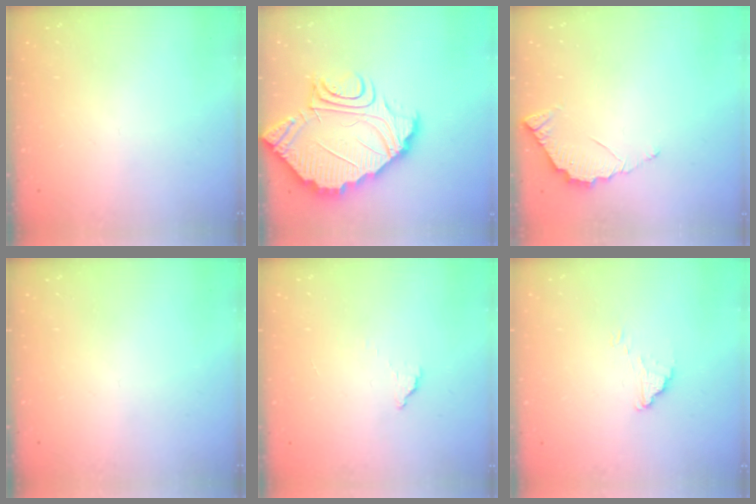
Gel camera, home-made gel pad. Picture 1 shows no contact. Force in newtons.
{"total": 15.6, "press": 15.5, "slide": 1.7}
{"total": 4.0, "press": 4.0, "slide": 0.3}
{"total": 0.0}
{"total": 2.6, "press": 2.6, "slide": 0.3}
{"total": 1.5, "press": 1.5, "slide": 0.1}